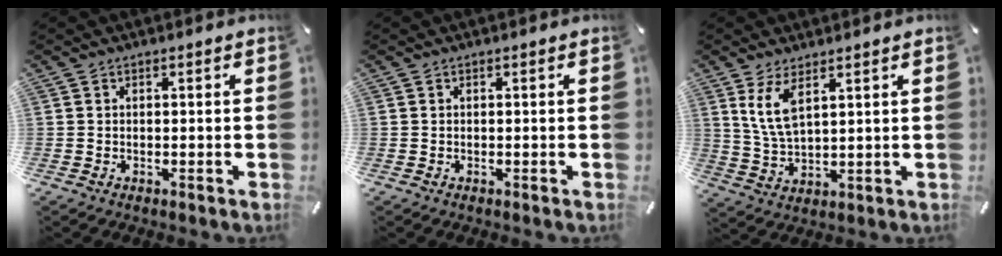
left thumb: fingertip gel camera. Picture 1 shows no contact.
{"total": 0.0}
{"total": 6.9, "force": [4.1, 2.7, 4.9], "torque": [-0.119, -0.011, 0.072]}